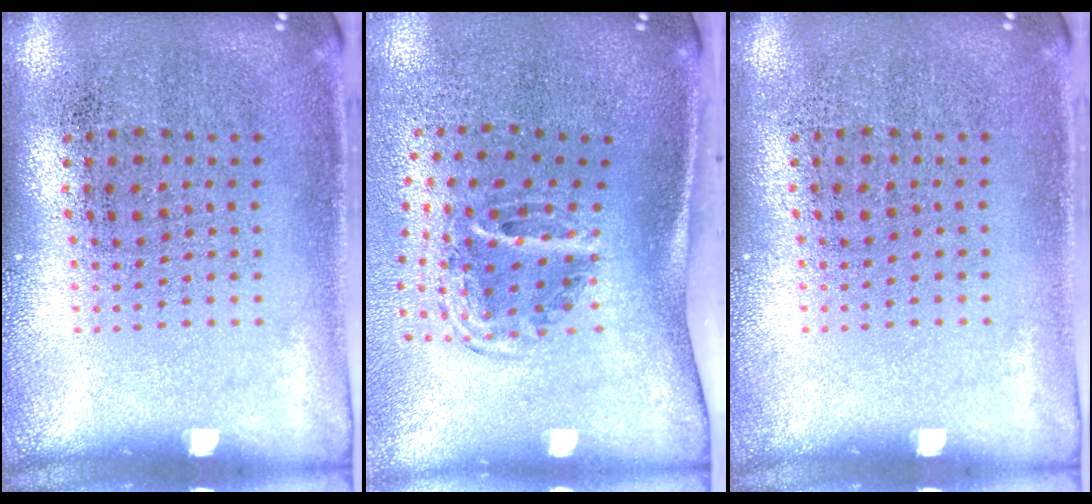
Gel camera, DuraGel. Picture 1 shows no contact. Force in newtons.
{"total": 2.0, "press": 1.2, "slide": 1.6}
{"total": 0.0}